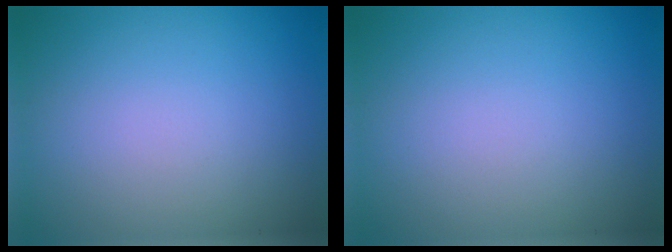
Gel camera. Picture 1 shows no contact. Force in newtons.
{"total": 0.0}